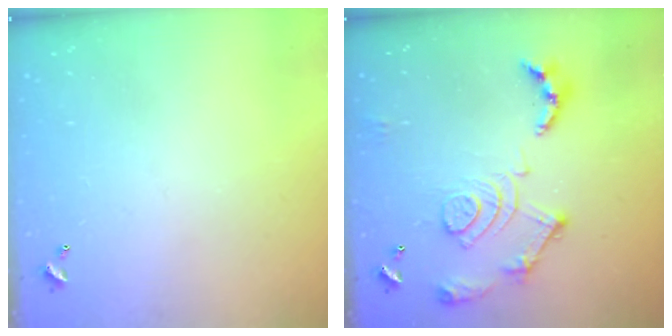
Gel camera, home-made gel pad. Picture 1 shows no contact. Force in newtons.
{"total": 16.8, "press": 16.7, "slide": 1.6}